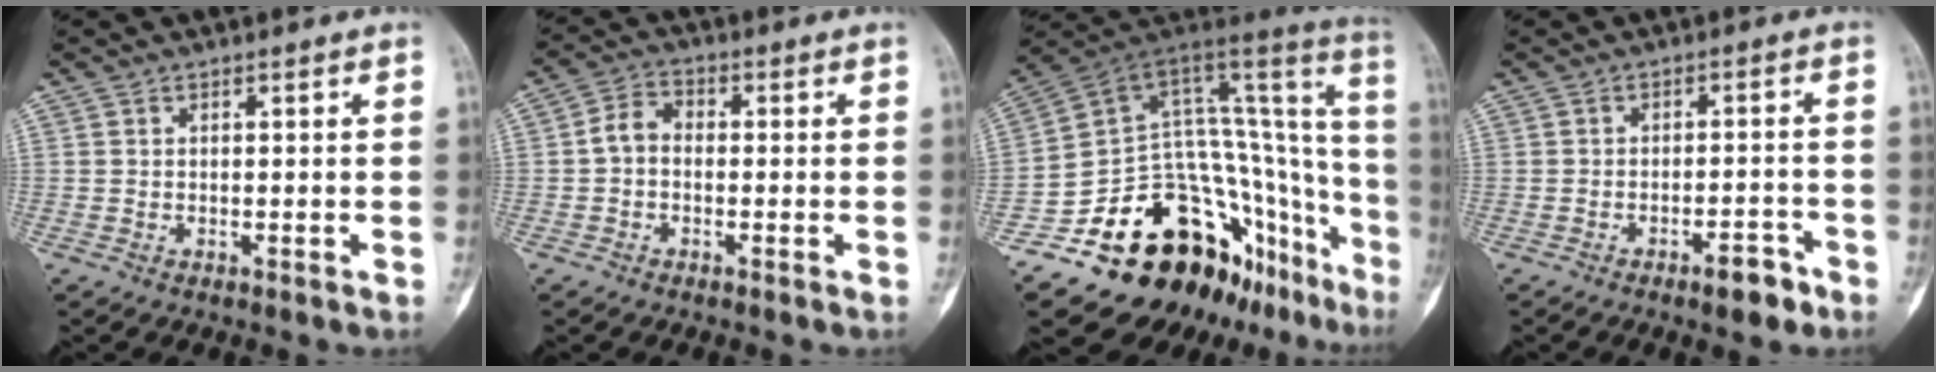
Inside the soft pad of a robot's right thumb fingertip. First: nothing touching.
{"total": 4.7, "force": [-0.6, 3.5, 3.0], "torque": [-0.047, 0.017, -0.023]}
{"total": 27.9, "force": [-17.1, 15.0, 16.2], "torque": [-0.105, 0.145, -0.231]}
{"total": 4.7, "force": [-3.1, 1.7, 3.2], "torque": [-0.038, 0.022, -0.042]}